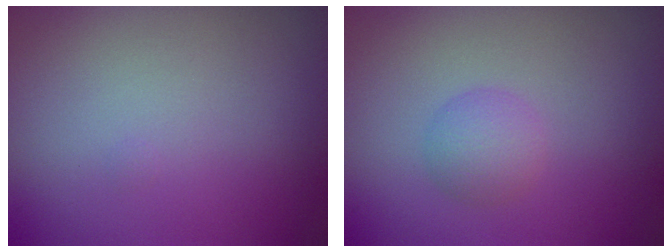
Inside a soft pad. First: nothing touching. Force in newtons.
{"total": 1.8, "press": 1.8, "slide": 0.2}